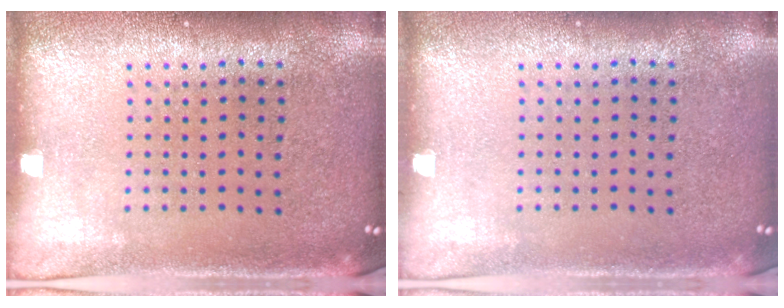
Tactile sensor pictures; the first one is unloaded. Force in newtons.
{"total": 0.0}